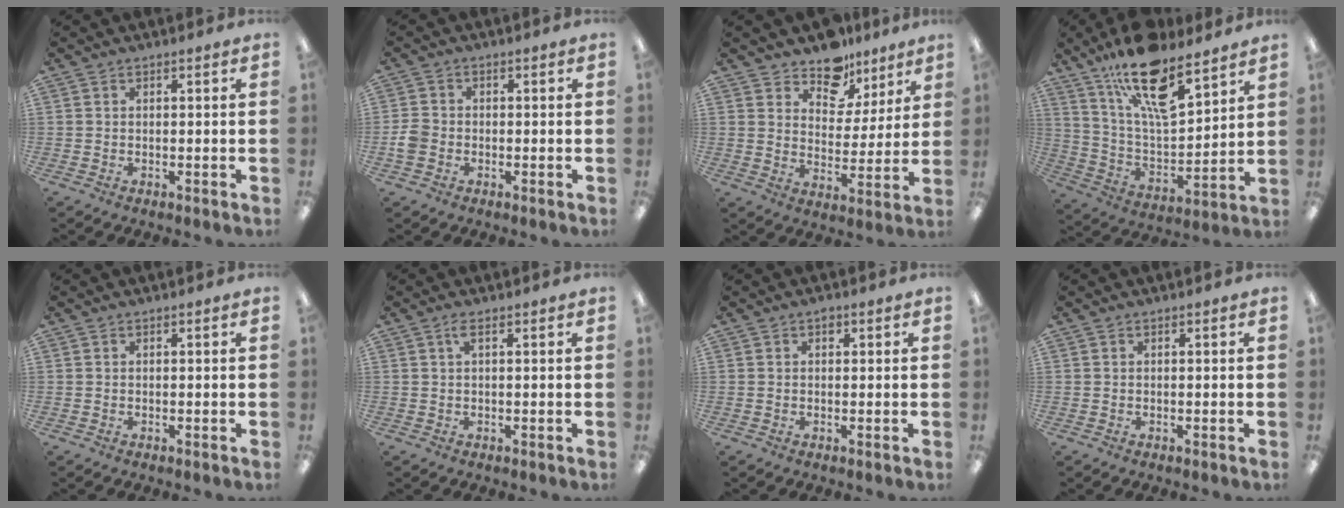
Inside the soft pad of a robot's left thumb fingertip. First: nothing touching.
{"total": 3.5, "force": [-1.1, 2.9, 1.6], "torque": [-0.024, 0.010, -0.019]}
{"total": 10.9, "force": [9.0, 5.9, 2.1], "torque": [-0.038, -0.066, 0.169]}
{"total": 19.7, "force": [13.5, 7.3, 12.3], "torque": [-0.208, -0.079, 0.233]}
{"total": 0.0}
{"total": 2.0, "force": [0.9, 0.5, 1.7], "torque": [-0.031, 0.003, 0.012]}
{"total": 1.2, "force": [0.6, 0.7, 0.7], "torque": [-0.006, 0.000, 0.009]}
{"total": 0.0}